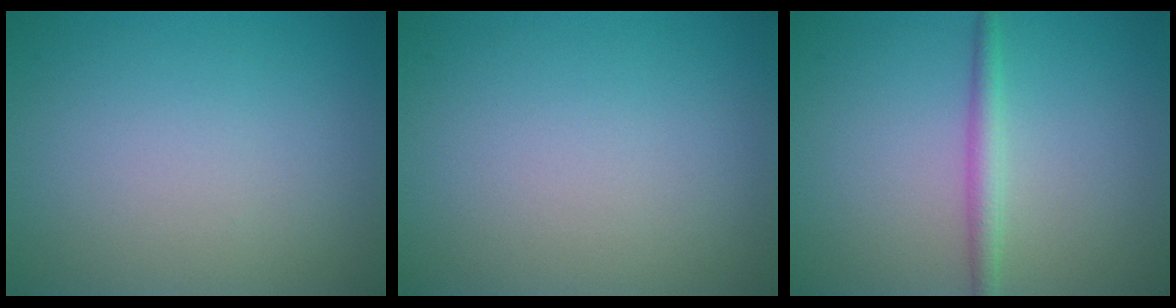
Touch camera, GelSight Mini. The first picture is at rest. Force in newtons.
{"total": 0.0}
{"total": 2.0, "press": 2.0, "slide": 0.0}